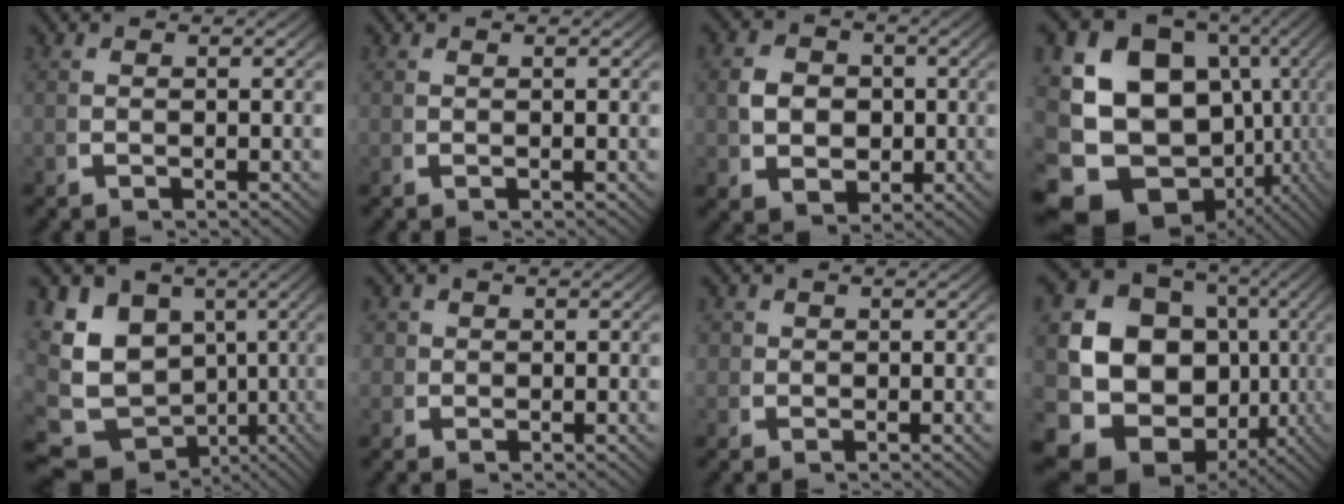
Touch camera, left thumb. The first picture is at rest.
{"total": 0.0}
{"total": 5.4, "force": [0.1, 4.4, 3.1], "torque": [-0.053, -0.021, 0.012]}
{"total": 24.3, "force": [-4.3, 19.0, 14.5], "torque": [-0.308, -0.084, -0.051]}
{"total": 13.8, "force": [-1.6, 11.5, 7.4], "torque": [-0.158, -0.057, -0.015]}
{"total": 1.8, "force": [0.4, 1.7, 0.4], "torque": [-0.007, -0.004, 0.005]}
{"total": 1.4, "force": [0.3, 1.3, 0.3], "torque": [-0.003, -0.003, 0.003]}
{"total": 17.8, "force": [-0.7, 14.3, 10.6], "torque": [-0.234, -0.052, -0.002]}